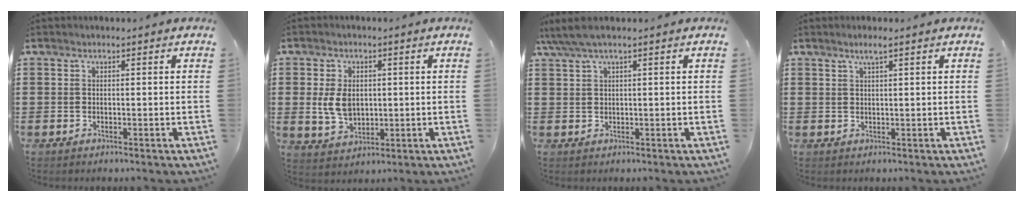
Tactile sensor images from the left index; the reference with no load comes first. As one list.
[{"total": 5.6, "force": [0.4, 3.9, 4.0], "torque": [-0.098, 0.001, 0.000]}, {"total": 2.8, "force": [1.3, 0.2, 2.5], "torque": [-0.057, -0.002, 0.021]}, {"total": 1.6, "force": [1.0, 0.0, 1.3], "torque": [-0.028, 0.001, 0.017]}]